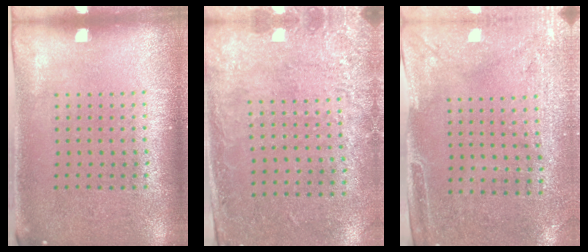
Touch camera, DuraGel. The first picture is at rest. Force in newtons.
{"total": 2.7, "press": 1.9, "slide": 1.9}
{"total": 3.0, "press": 2.3, "slide": 1.8}